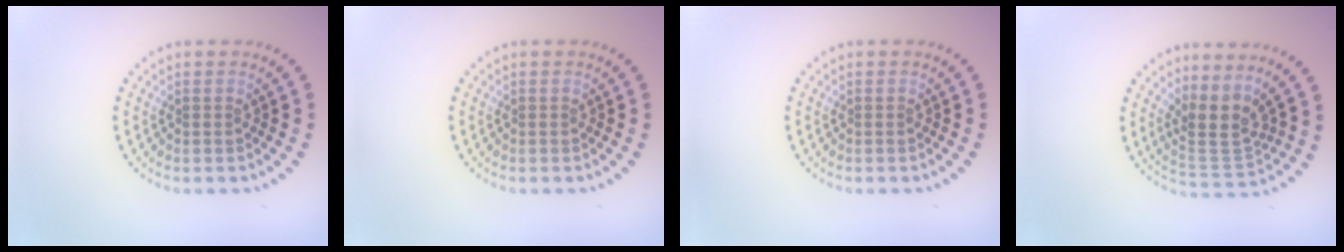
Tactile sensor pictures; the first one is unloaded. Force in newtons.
{"total": 0.0}
{"total": 0.0}
{"total": 3.5, "press": 2.6, "slide": 2.4}